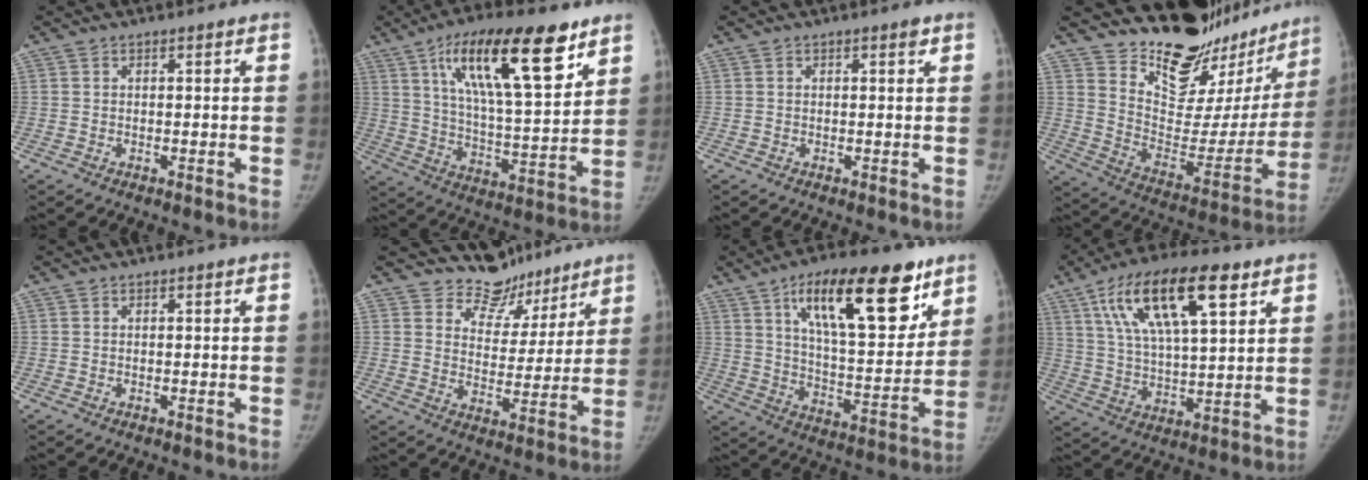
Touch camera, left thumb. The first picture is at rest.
{"total": 22.3, "force": [11.8, 7.0, 17.6], "torque": [-0.263, -0.037, 0.201]}
{"total": 1.1, "force": [0.7, 0.2, 0.8], "torque": [-0.010, -0.002, 0.009]}
{"total": 26.0, "force": [22.6, 9.5, 8.7], "torque": [-0.083, -0.166, 0.325]}
{"total": 0.0}
{"total": 10.2, "force": [8.9, 5.0, 0.5], "torque": [0.032, -0.073, 0.138]}
{"total": 24.3, "force": [13.2, 9.1, 18.2], "torque": [-0.241, -0.047, 0.214]}
{"total": 19.8, "force": [9.5, 7.2, 15.9], "torque": [-0.268, -0.011, 0.167]}